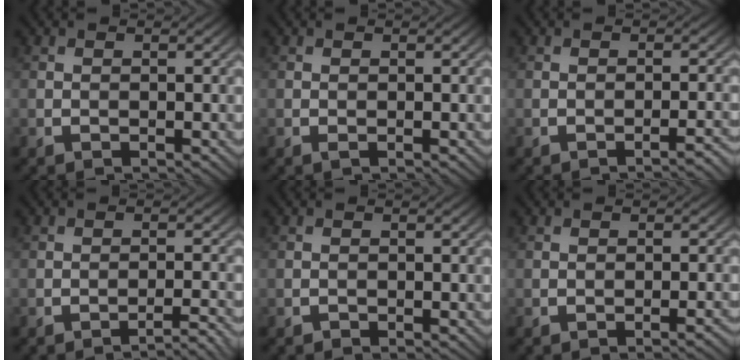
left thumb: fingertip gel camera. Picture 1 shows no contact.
{"total": 0.6, "force": [-0.2, 0.2, 0.5], "torque": [-0.009, 0.002, -0.005]}
{"total": 1.8, "force": [-1.6, -0.6, 0.5], "torque": [-0.008, 0.008, -0.023]}
{"total": 2.2, "force": [-2.0, -0.7, 0.6], "torque": [-0.010, 0.009, -0.032]}
{"total": 0.7, "force": [-0.6, -0.3, -0.2], "torque": [0.004, 0.001, -0.012]}
{"total": 1.2, "force": [-1.0, -0.3, 0.4], "torque": [-0.008, 0.004, -0.016]}